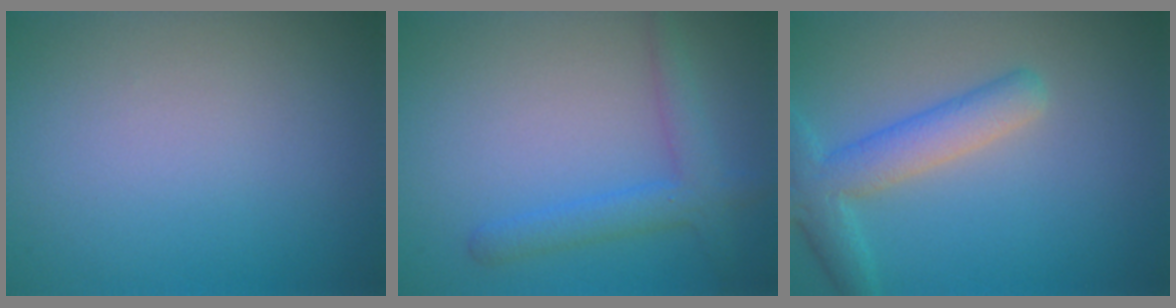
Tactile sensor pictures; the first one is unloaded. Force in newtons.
{"total": 2.9, "press": 2.9, "slide": 0.2}
{"total": 4.4, "press": 4.4, "slide": 0.2}